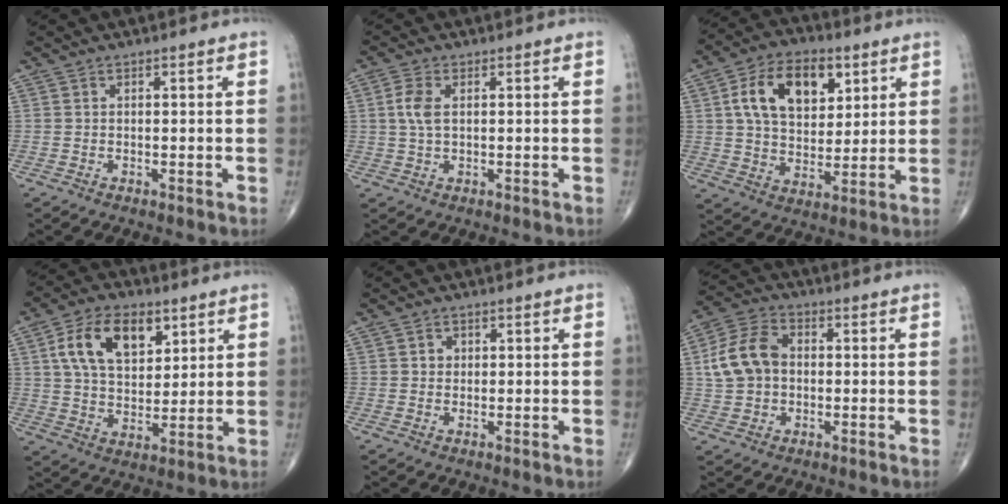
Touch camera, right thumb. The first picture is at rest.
{"total": 4.1, "force": [0.8, 2.1, 3.4], "torque": [-0.082, 0.007, 0.015]}
{"total": 15.5, "force": [5.5, 9.7, 10.8], "torque": [-0.154, -0.010, 0.097]}
{"total": 13.9, "force": [5.6, 8.2, 9.7], "torque": [-0.149, -0.013, 0.104]}
{"total": 1.9, "force": [0.4, 1.7, 0.7], "torque": [-0.001, 0.000, 0.005]}
{"total": 10.4, "force": [0.6, 7.7, 6.9], "torque": [-0.126, 0.024, 0.006]}